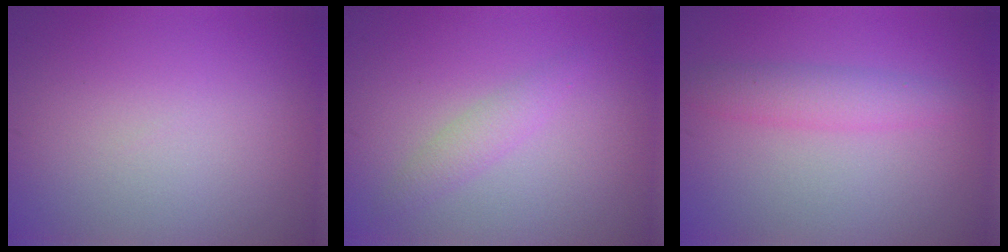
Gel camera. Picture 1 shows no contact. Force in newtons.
{"total": 1.6, "press": 1.6, "slide": 0.2}
{"total": 2.5, "press": 2.5, "slide": 0.2}